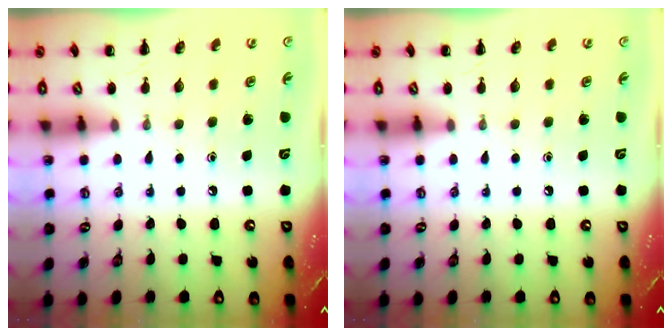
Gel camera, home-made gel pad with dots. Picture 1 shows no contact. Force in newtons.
{"total": 0.0}